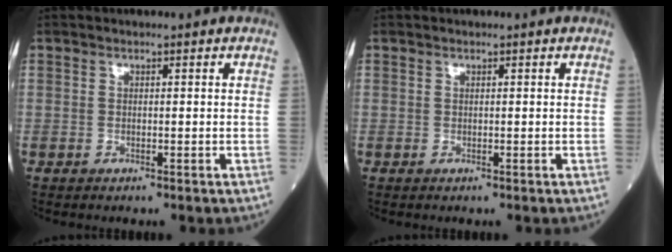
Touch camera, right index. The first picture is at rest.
{"total": 0.0}